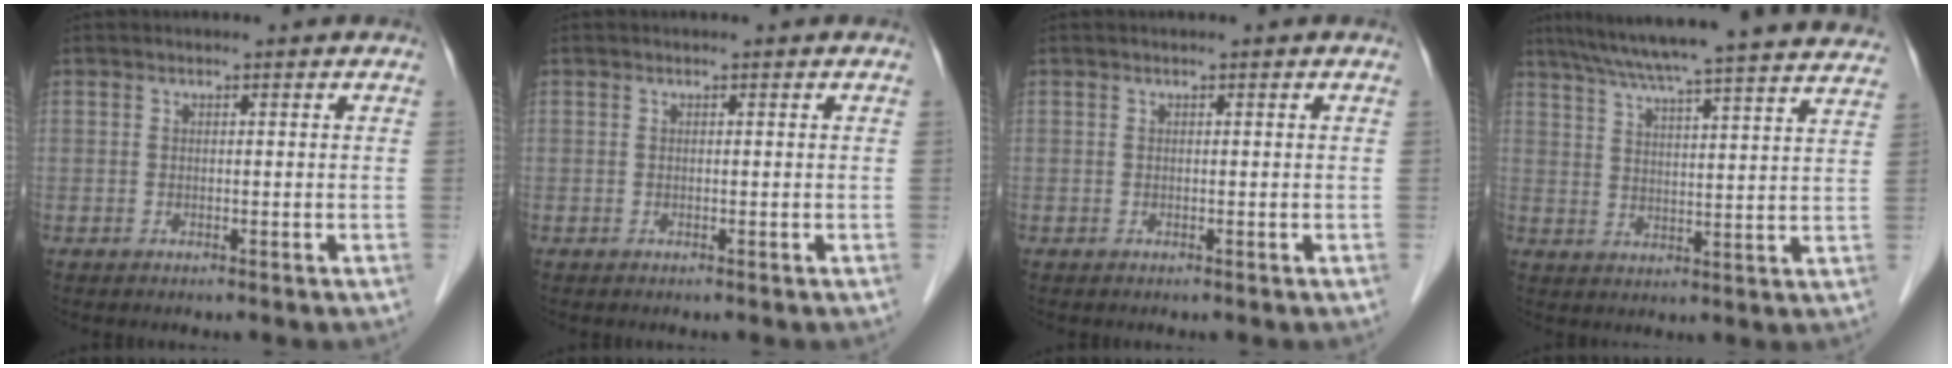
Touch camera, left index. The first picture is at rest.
{"total": 0.0}
{"total": 0.0}
{"total": 28.0, "force": [25.5, 0.7, 11.6], "torque": [-0.187, -0.018, 0.322]}